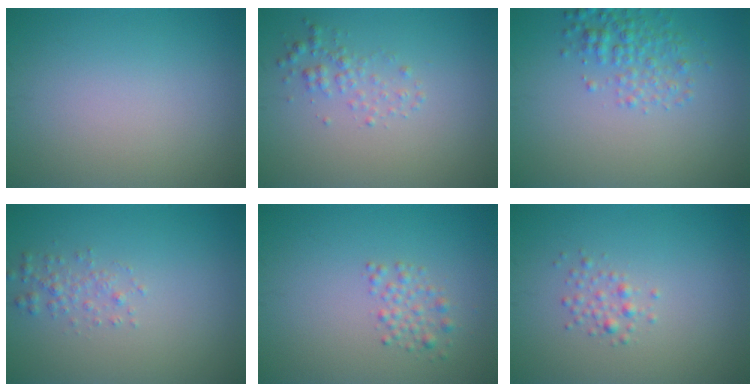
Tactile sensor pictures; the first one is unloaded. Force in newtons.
{"total": 1.7, "press": 1.7, "slide": 0.0}
{"total": 2.6, "press": 2.6, "slide": 0.1}
{"total": 1.4, "press": 1.4, "slide": 0.0}
{"total": 1.7, "press": 1.7, "slide": 0.0}
{"total": 1.3, "press": 1.3, "slide": 0.1}